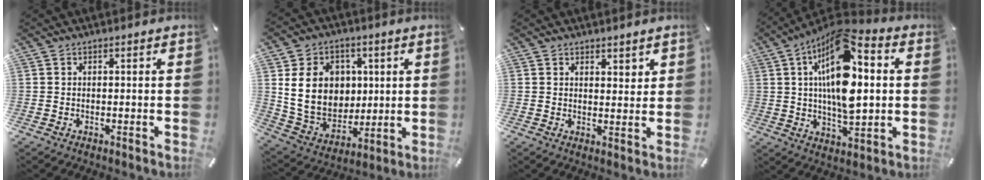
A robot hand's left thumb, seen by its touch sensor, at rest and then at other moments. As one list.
[{"total": 15.3, "force": [3.3, 13.1, 7.2], "torque": [-0.138, -0.004, 0.069]}, {"total": 2.9, "force": [2.4, 1.6, 0.3], "torque": [0.006, -0.014, 0.041]}, {"total": 19.8, "force": [4.9, 9.6, 16.5], "torque": [-0.305, -0.018, 0.073]}]